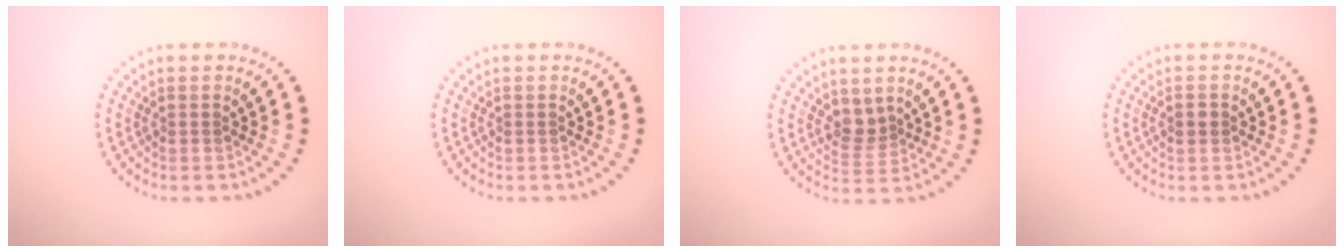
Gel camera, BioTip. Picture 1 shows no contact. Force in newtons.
{"total": 0.0}
{"total": 2.0, "press": 1.5, "slide": 1.3}
{"total": 1.3, "press": 1.3, "slide": 0.1}